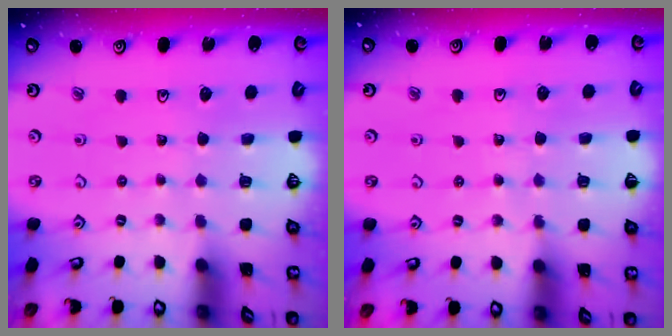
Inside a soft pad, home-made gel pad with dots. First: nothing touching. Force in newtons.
{"total": 3.5, "press": 3.3, "slide": 1.0}